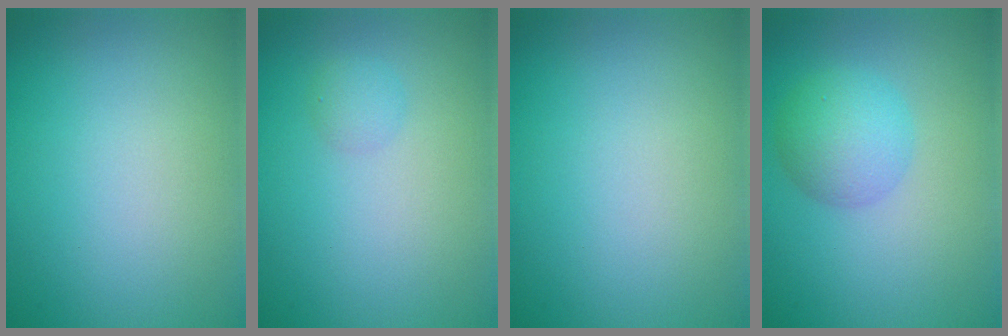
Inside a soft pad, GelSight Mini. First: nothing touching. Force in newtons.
{"total": 1.1, "press": 1.1, "slide": 0.1}
{"total": 0.0}
{"total": 3.7, "press": 3.7, "slide": 0.1}